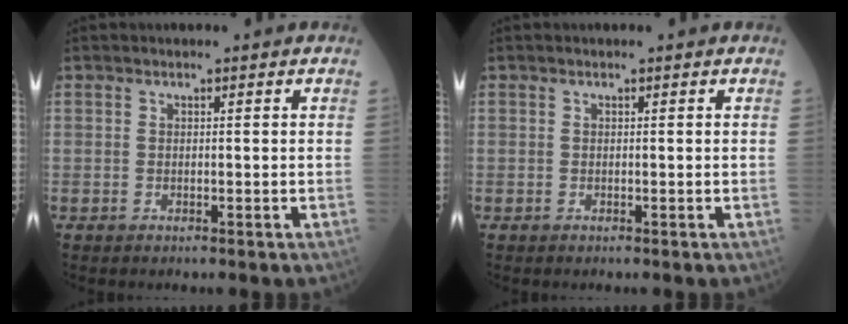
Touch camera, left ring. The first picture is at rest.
{"total": 0.0}